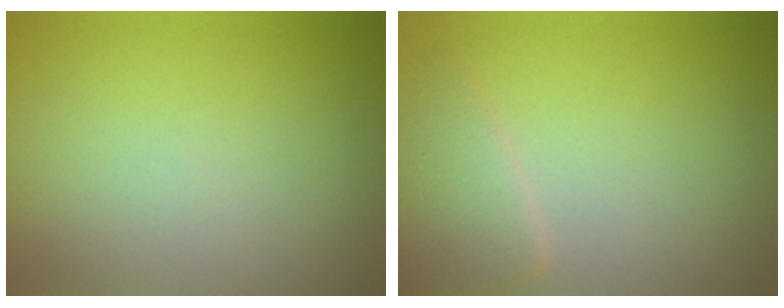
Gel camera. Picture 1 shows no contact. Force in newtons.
{"total": 2.7, "press": 2.7, "slide": 0.1}